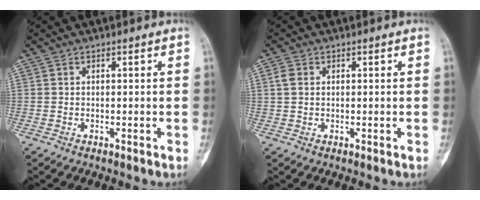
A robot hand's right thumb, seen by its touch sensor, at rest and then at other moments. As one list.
[{"total": 2.2, "force": [0.5, 1.7, 1.4], "torque": [-0.031, 0.004, 0.008]}]